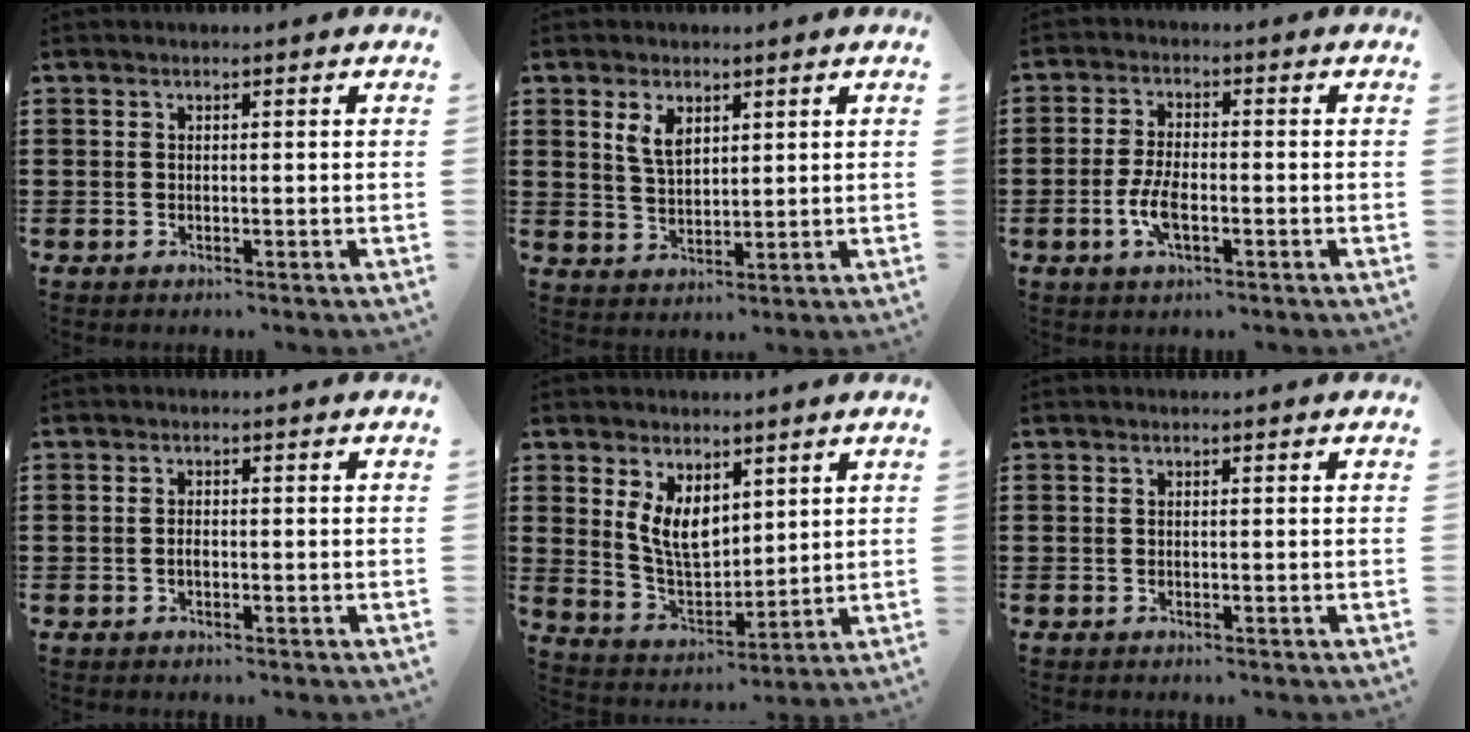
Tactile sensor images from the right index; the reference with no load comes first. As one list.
[{"total": 4.0, "force": [2.1, 2.1, 2.7], "torque": [-0.059, 0.007, 0.038]}, {"total": 5.0, "force": [-1.7, 2.0, 4.3], "torque": [-0.100, -0.004, -0.036]}, {"total": 1.0, "force": [-0.4, 0.4, 0.8], "torque": [-0.016, -0.001, -0.006]}, {"total": 6.9, "force": [3.5, 4.0, 4.4], "torque": [-0.105, -0.005, 0.065]}, {"total": 0.0}]